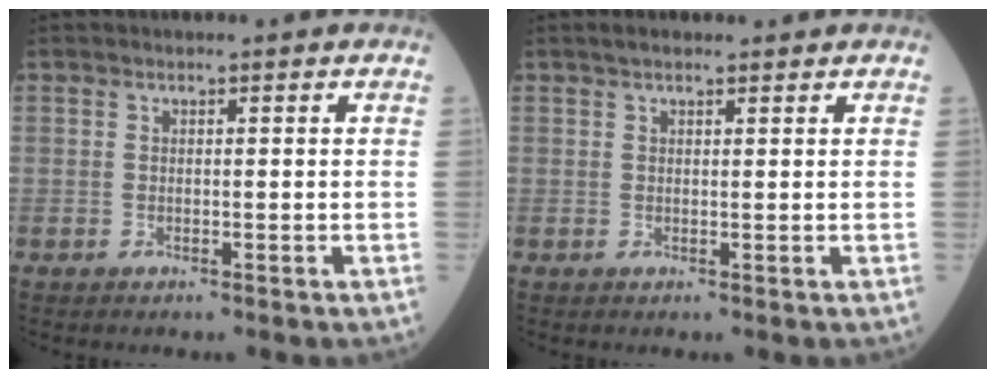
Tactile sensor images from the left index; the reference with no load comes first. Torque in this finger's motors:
{"motor_torque": [0.02, 0.10, 0.03, 0.00]}